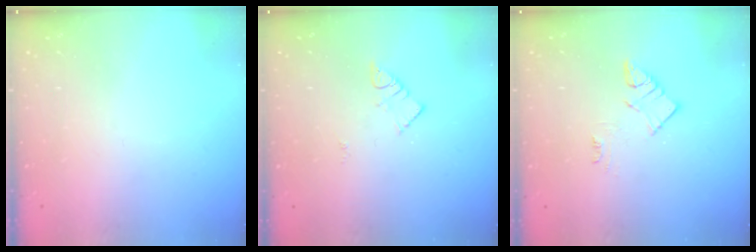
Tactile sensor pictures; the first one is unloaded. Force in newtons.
{"total": 3.8, "press": 3.8, "slide": 0.1}
{"total": 5.7, "press": 5.7, "slide": 0.2}